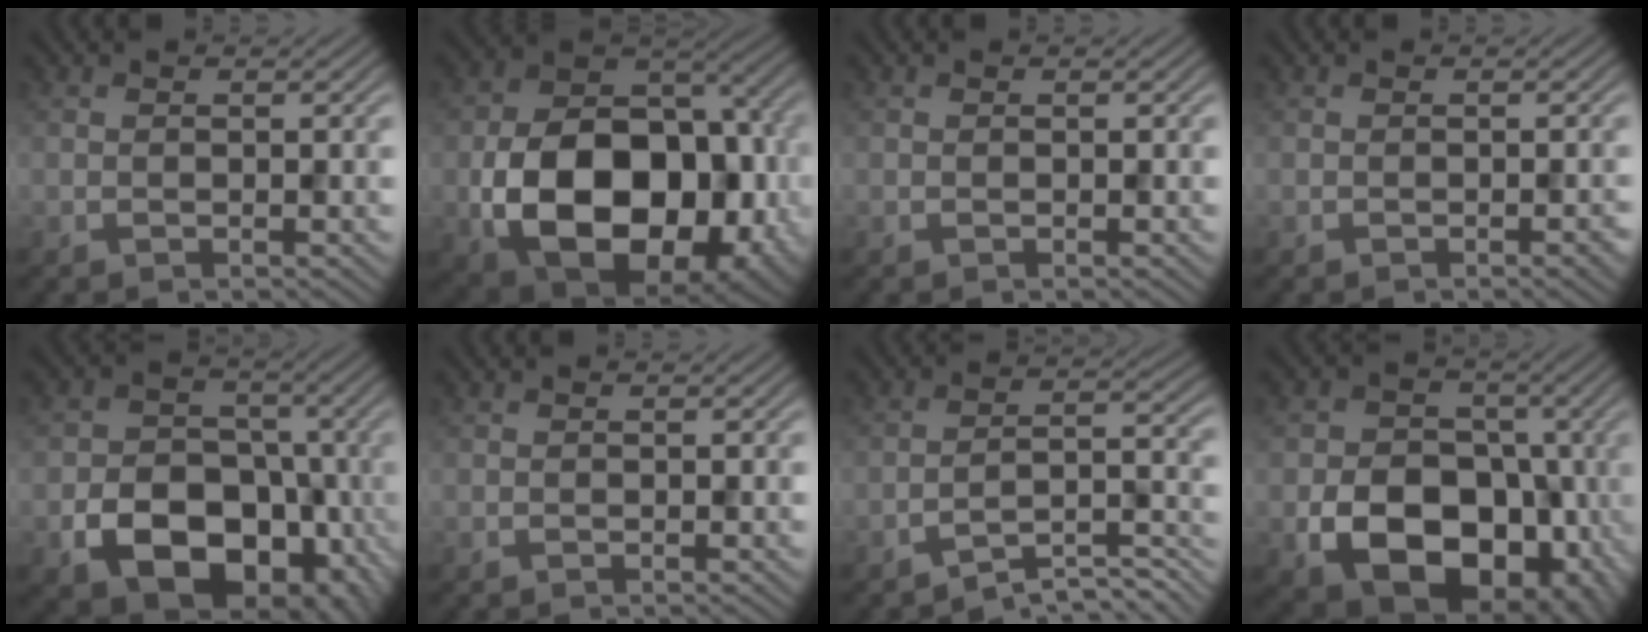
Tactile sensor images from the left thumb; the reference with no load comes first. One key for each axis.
{"total": 17.6, "fx": -4.6, "fy": 12.1, "fz": 12.0, "tx": -0.208, "ty": -0.052, "tz": -0.060}
{"total": 0.0}
{"total": 0.7, "fx": -0.5, "fy": 0.2, "fz": 0.4, "tx": -0.010, "ty": -0.001, "tz": -0.006}
{"total": 12.6, "fx": -4.9, "fy": 9.1, "fz": 7.2, "tx": -0.123, "ty": -0.040, "tz": -0.086}
{"total": 0.0}
{"total": 5.9, "fx": -4.7, "fy": 1.0, "fz": 3.5, "tx": -0.062, "ty": 0.007, "tz": -0.080}
{"total": 13.9, "fx": -4.4, "fy": 10.2, "fz": 8.5, "tx": -0.140, "ty": -0.039, "tz": -0.078}